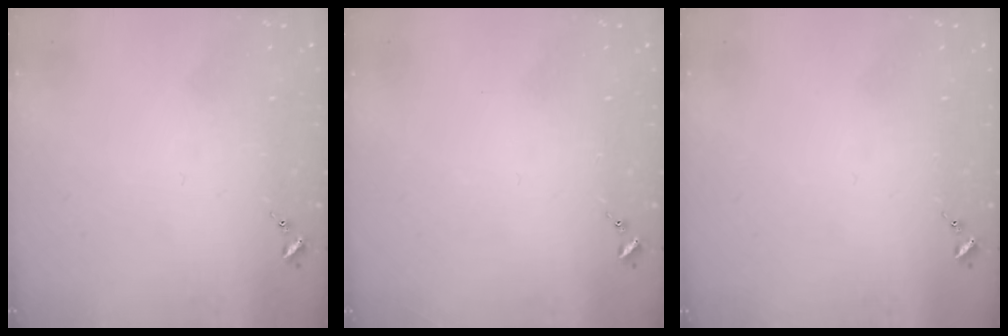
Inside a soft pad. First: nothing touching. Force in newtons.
{"total": 0.0}
{"total": 0.0}